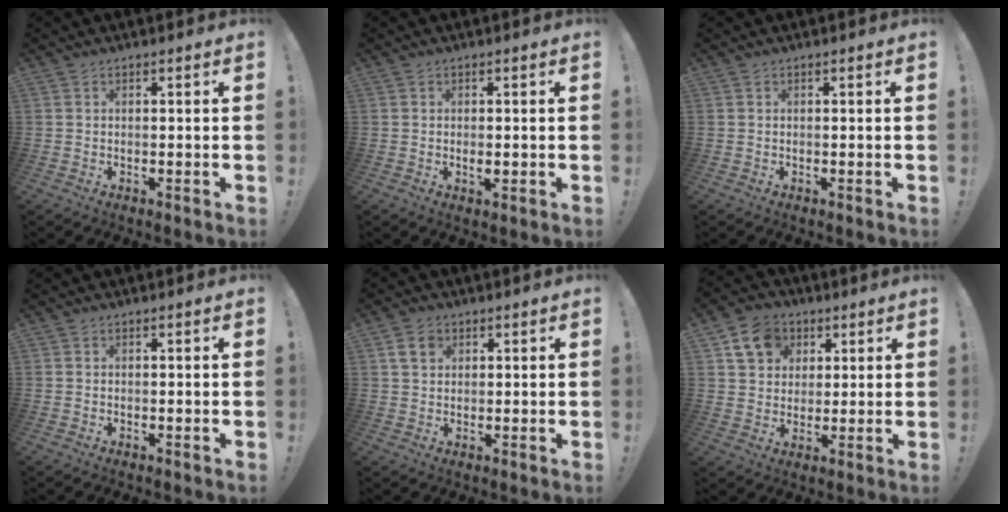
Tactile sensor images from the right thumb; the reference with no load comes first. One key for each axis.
{"total": 1.5, "fx": -0.2, "fy": 0.6, "fz": 1.3, "tx": -0.015, "ty": -0.002, "tz": -0.005}
{"total": 0.0}
{"total": 0.0}
{"total": 4.9, "fx": 2.3, "fy": 3.6, "fz": 2.4, "tx": -0.032, "ty": -0.001, "tz": 0.043}
{"total": 11.0, "fx": 4.8, "fy": 9.1, "fz": 4.1, "tx": -0.062, "ty": -0.017, "tz": 0.096}